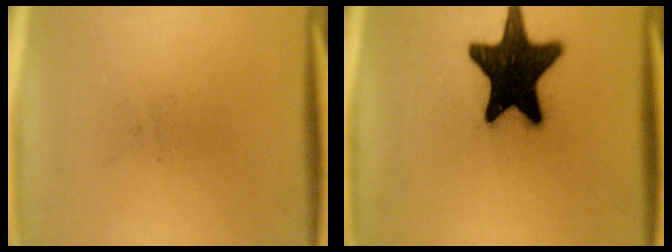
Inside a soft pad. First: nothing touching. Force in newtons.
{"total": 19.2}